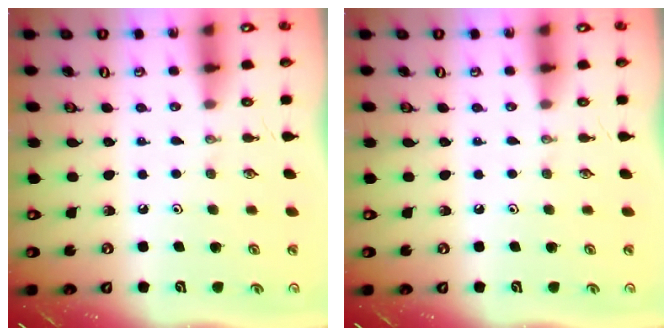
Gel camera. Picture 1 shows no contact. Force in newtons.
{"total": 0.0}